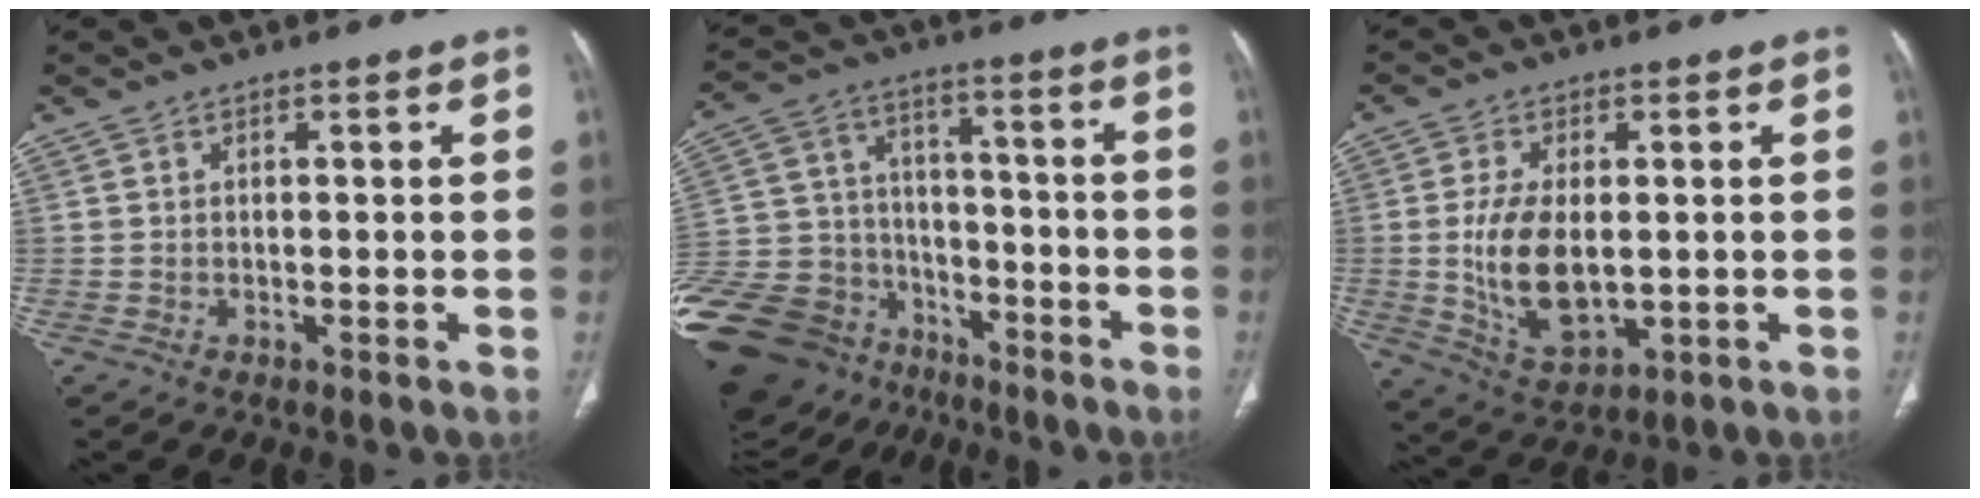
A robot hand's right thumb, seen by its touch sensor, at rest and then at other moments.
{"total": 30.7, "force": [-16.5, 21.6, 14.1], "torque": [-0.383, 0.058, -0.274]}
{"total": 11.7, "force": [-0.3, 6.3, 9.9], "torque": [-0.185, -0.015, 0.009]}